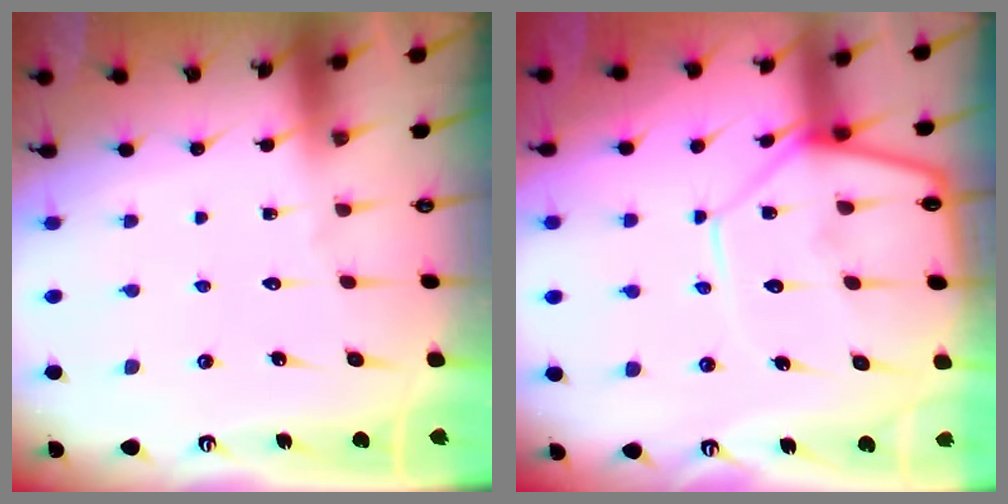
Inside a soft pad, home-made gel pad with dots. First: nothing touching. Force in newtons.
{"total": 11.8, "press": 11.8, "slide": 1.0}